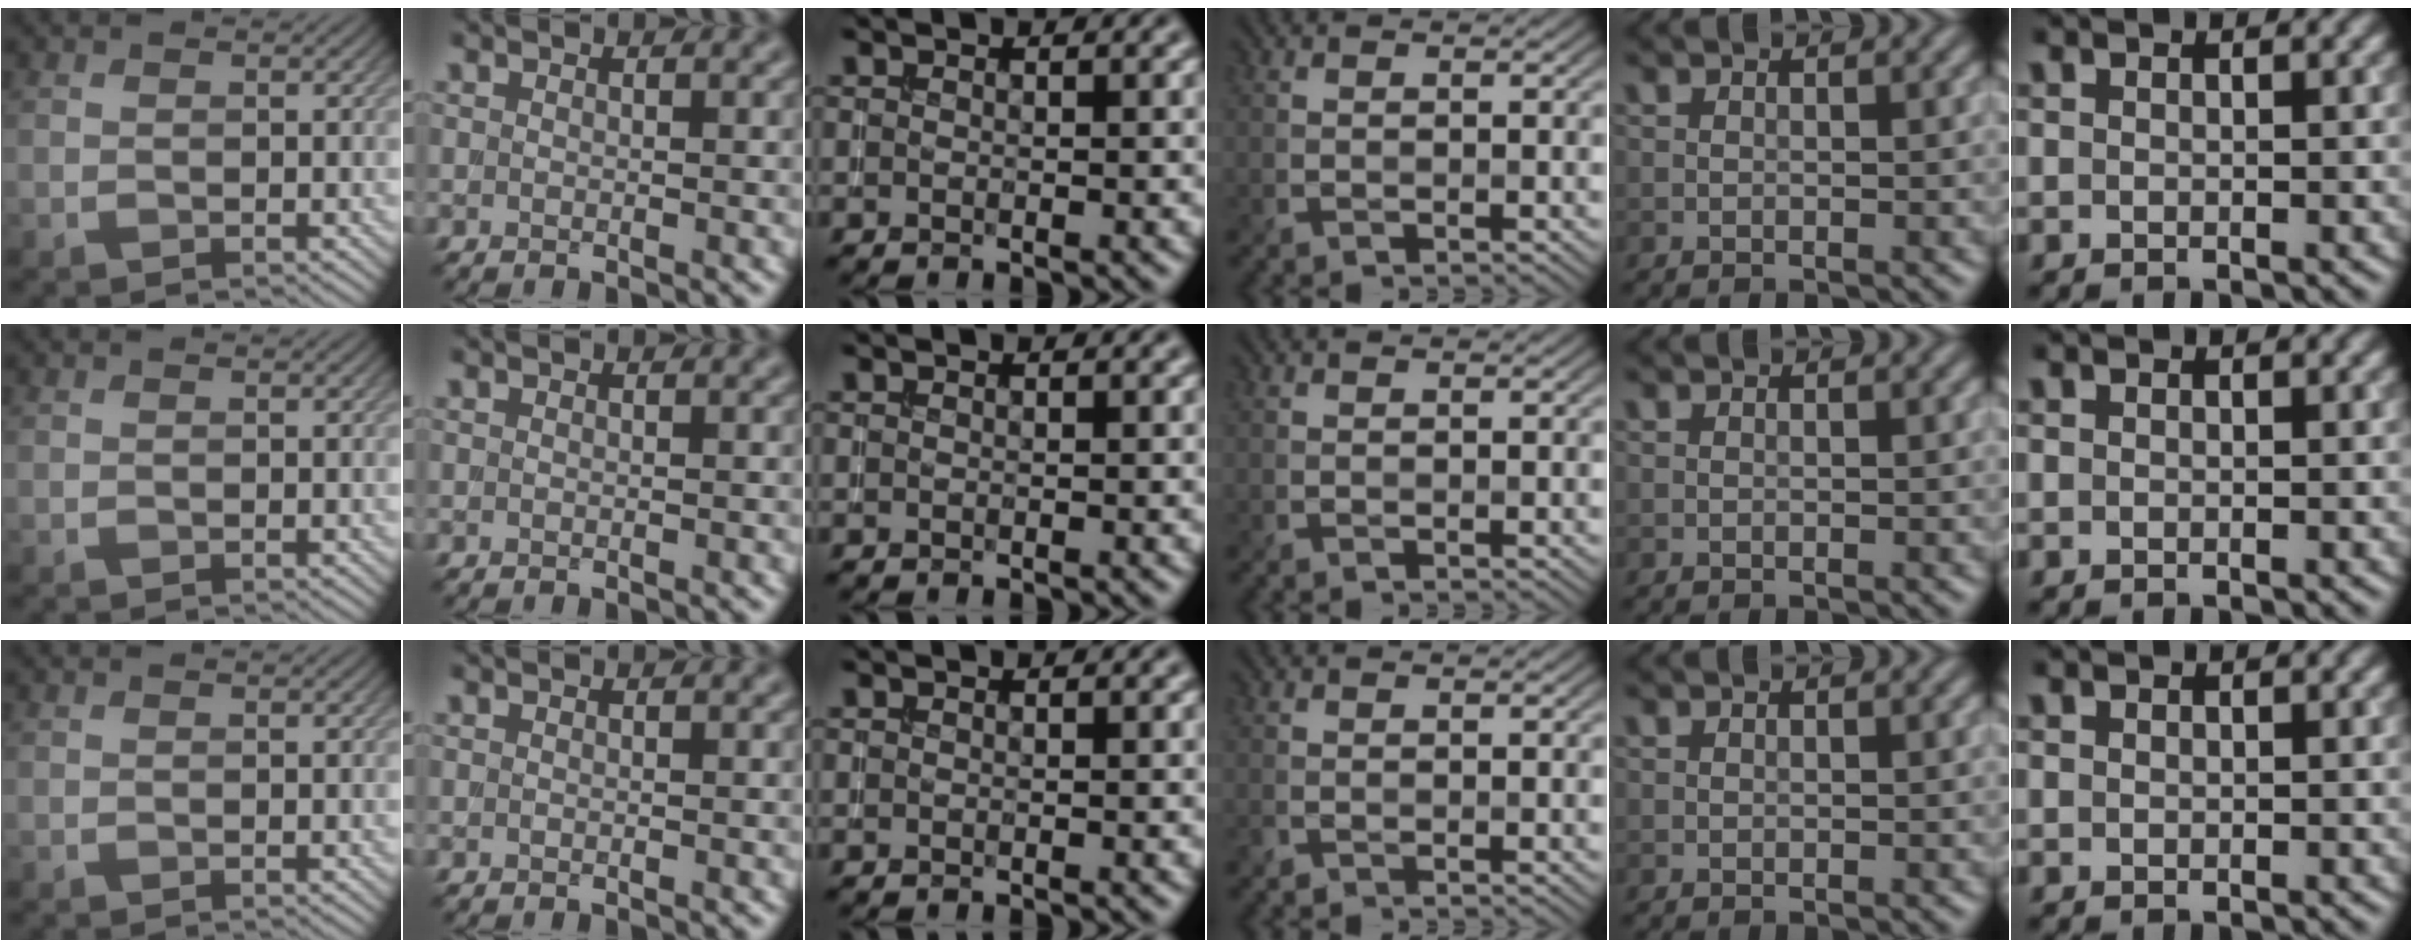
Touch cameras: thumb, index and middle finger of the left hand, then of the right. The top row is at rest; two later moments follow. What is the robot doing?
{"motion": "extract", "object": "drawer"}